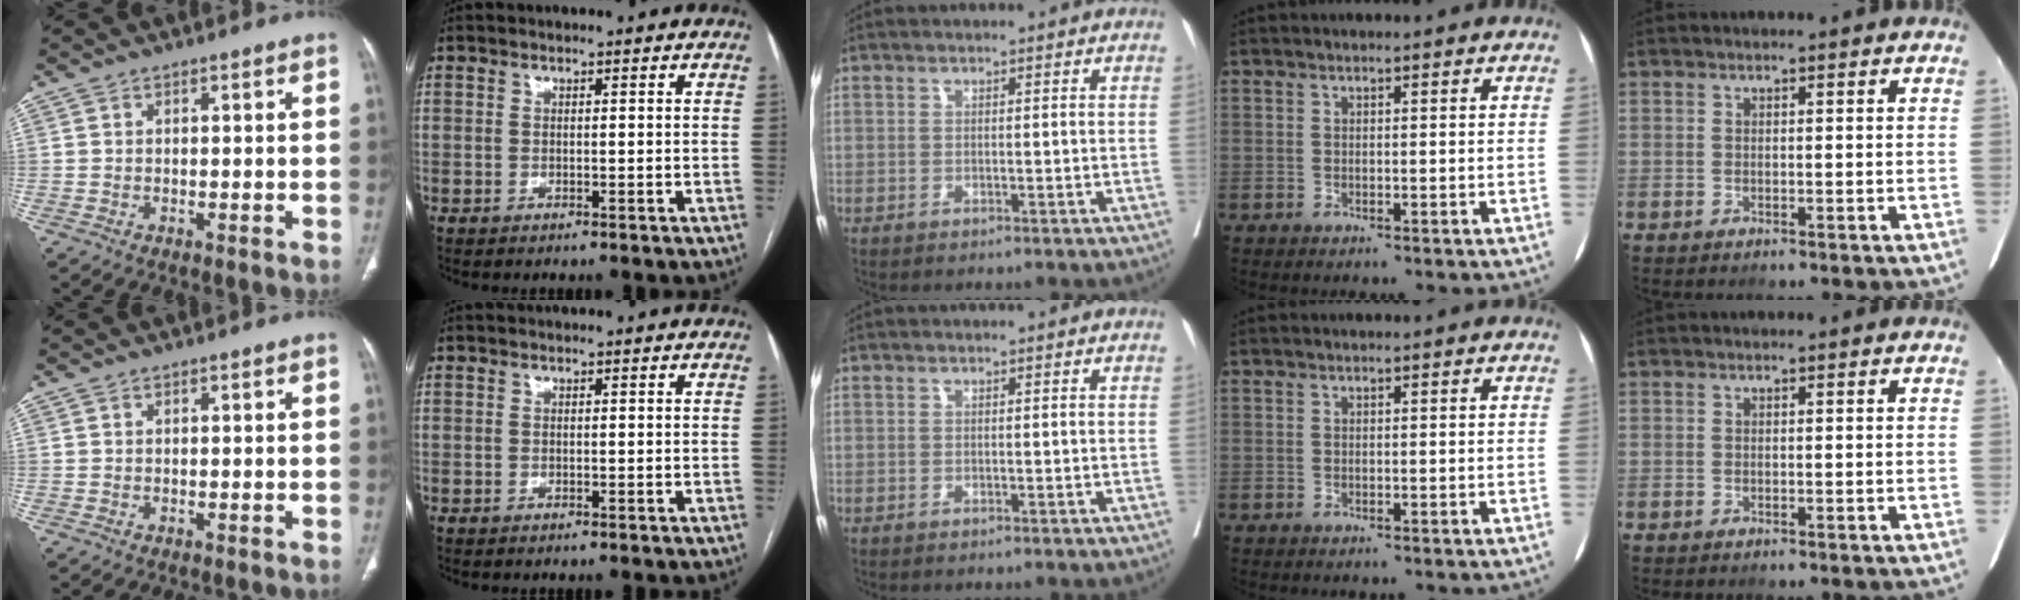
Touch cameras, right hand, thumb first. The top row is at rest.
{}